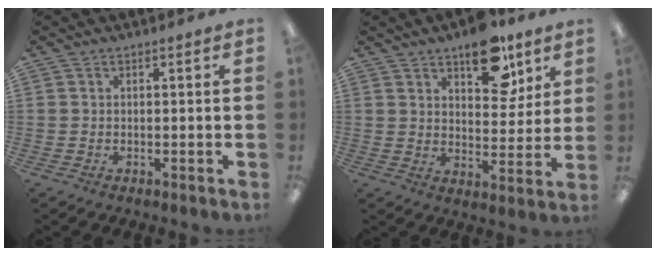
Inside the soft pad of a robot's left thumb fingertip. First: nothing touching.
{"total": 13.8, "force": [9.1, 7.0, 7.6], "torque": [-0.085, -0.043, 0.154]}